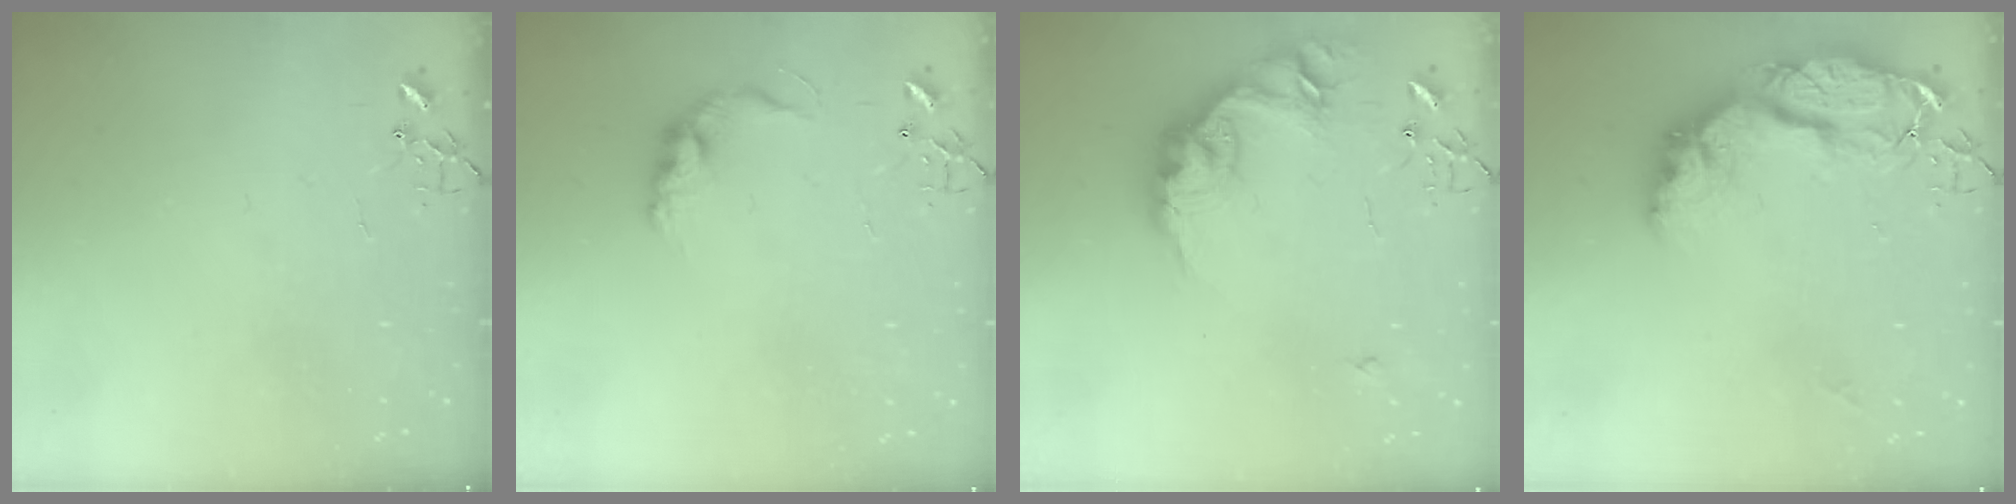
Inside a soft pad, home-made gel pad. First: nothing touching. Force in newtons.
{"total": 10.2, "press": 10.1, "slide": 0.6}
{"total": 17.4, "press": 17.4, "slide": 0.4}
{"total": 19.0, "press": 19.0, "slide": 1.8}